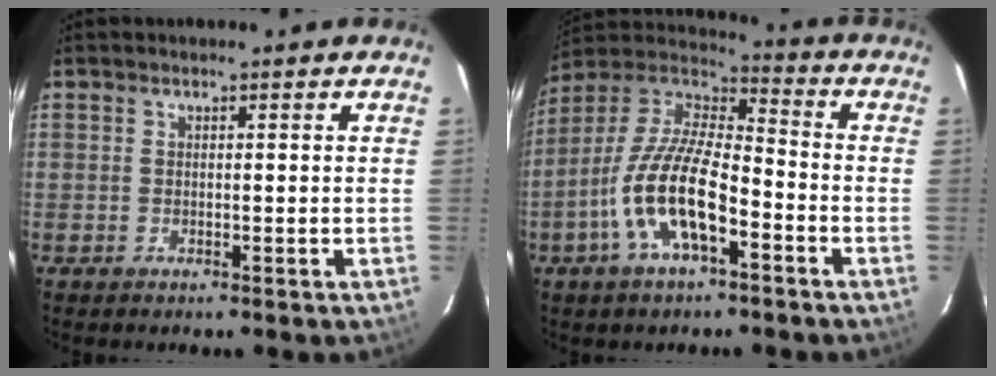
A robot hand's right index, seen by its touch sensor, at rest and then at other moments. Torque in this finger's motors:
{"motor_torque": [1.26, -0.88, 1.05, 0.21]}